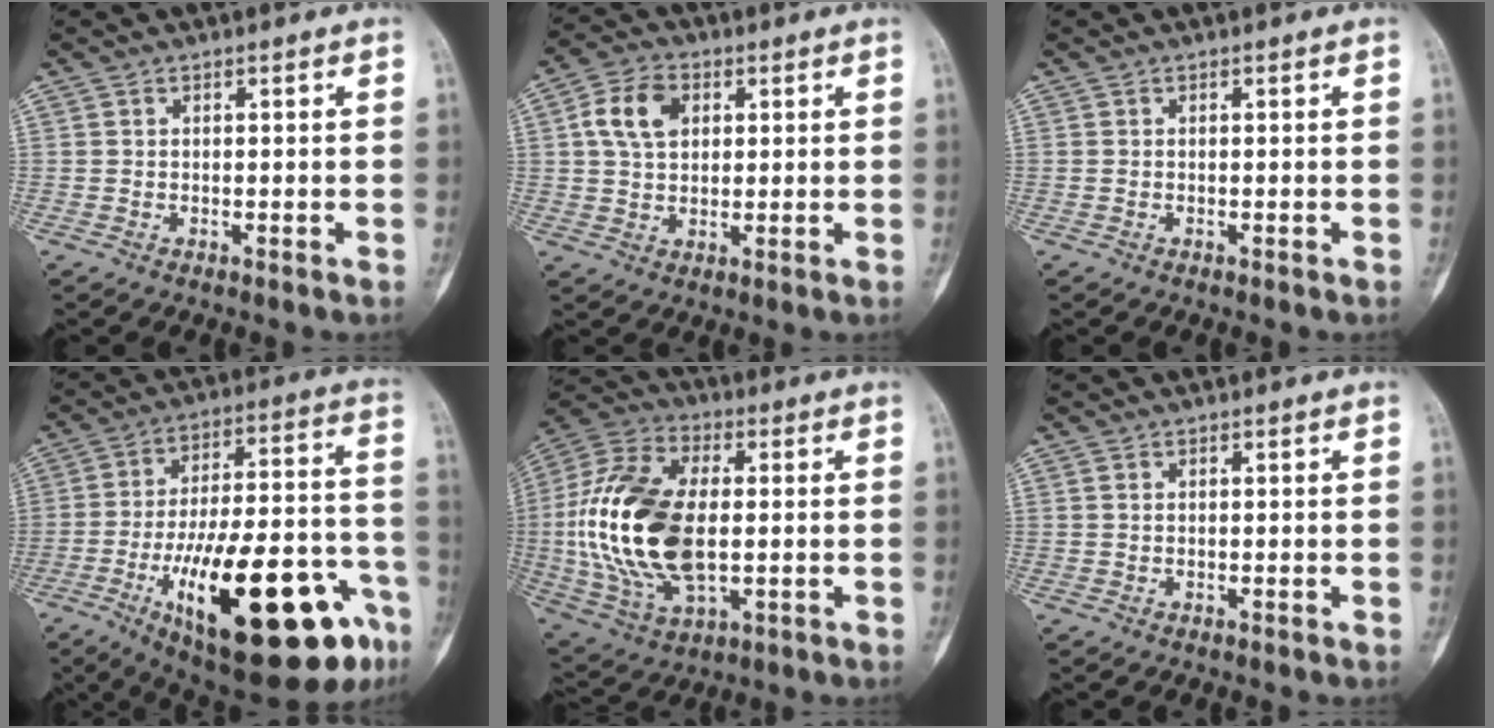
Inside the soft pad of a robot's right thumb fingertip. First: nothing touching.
{"total": 8.7, "force": [2.3, 6.1, 5.8], "torque": [-0.094, 0.006, 0.038]}
{"total": 0.0}
{"total": 31.4, "force": [-13.8, 10.5, 26.2], "torque": [-0.356, 0.055, -0.195]}
{"total": 23.6, "force": [-0.2, 13.1, 19.6], "torque": [-0.408, -0.001, 0.003]}
{"total": 0.7, "force": [0.3, 0.5, 0.5], "torque": [-0.013, 0.003, 0.007]}